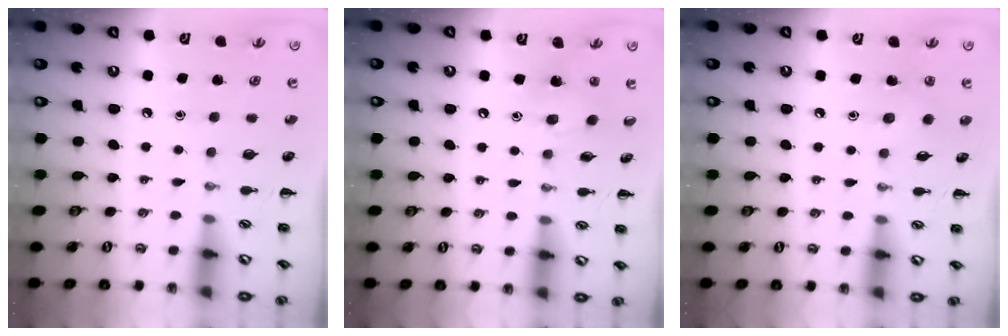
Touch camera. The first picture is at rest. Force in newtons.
{"total": 7.6, "press": 7.4, "slide": 1.9}
{"total": 5.1, "press": 4.8, "slide": 1.6}